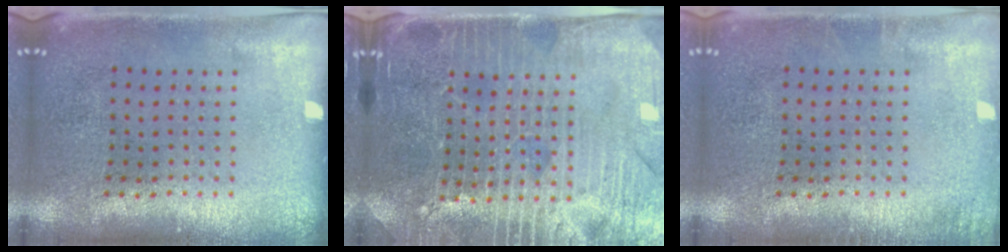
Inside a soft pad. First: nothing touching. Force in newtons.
{"total": 4.3, "press": 4.1, "slide": 1.3}
{"total": 0.8, "press": 0.8, "slide": 0.1}